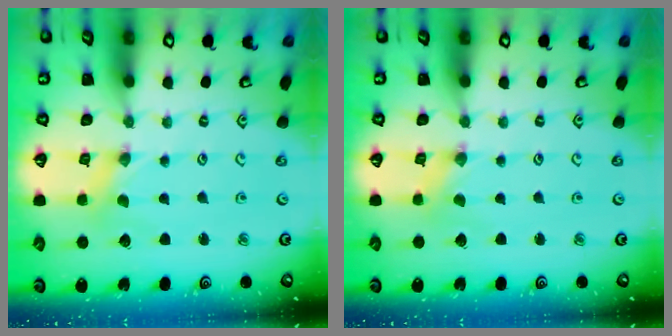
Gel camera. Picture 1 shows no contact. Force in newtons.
{"total": 0.0}